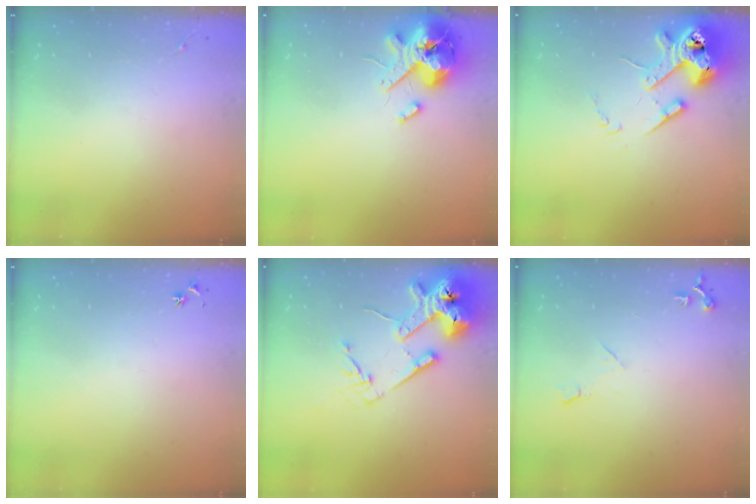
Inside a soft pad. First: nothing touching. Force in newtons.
{"total": 13.6, "press": 13.5, "slide": 2.2}
{"total": 14.6, "press": 14.5, "slide": 2.0}
{"total": 2.9, "press": 2.8, "slide": 0.3}
{"total": 16.8, "press": 16.7, "slide": 1.9}
{"total": 7.0, "press": 7.0, "slide": 0.8}